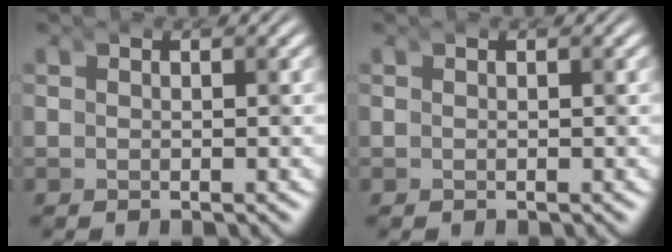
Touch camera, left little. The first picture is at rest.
{"total": 0.0}